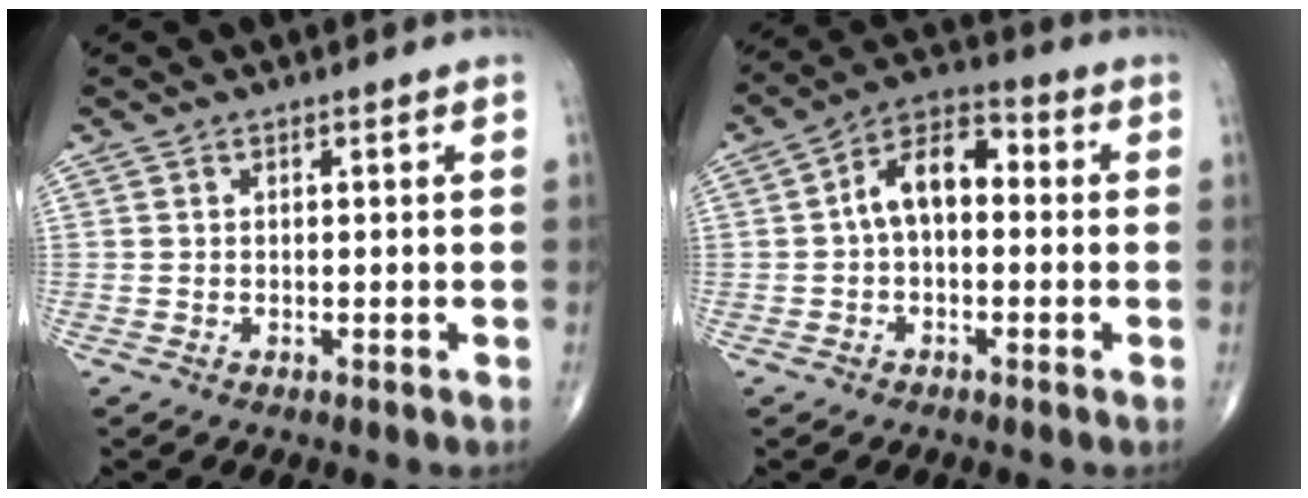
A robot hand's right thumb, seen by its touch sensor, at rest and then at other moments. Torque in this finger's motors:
{"motor_torque": [0.97, 1.42, 0.79, -0.35, 0.08]}